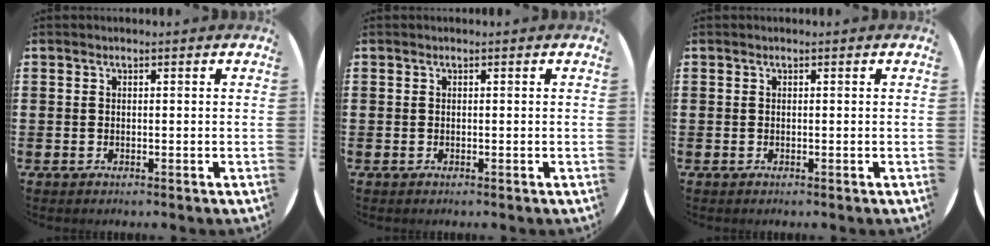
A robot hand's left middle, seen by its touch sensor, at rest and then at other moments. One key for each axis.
{"total": 0.0}
{"total": 0.0}